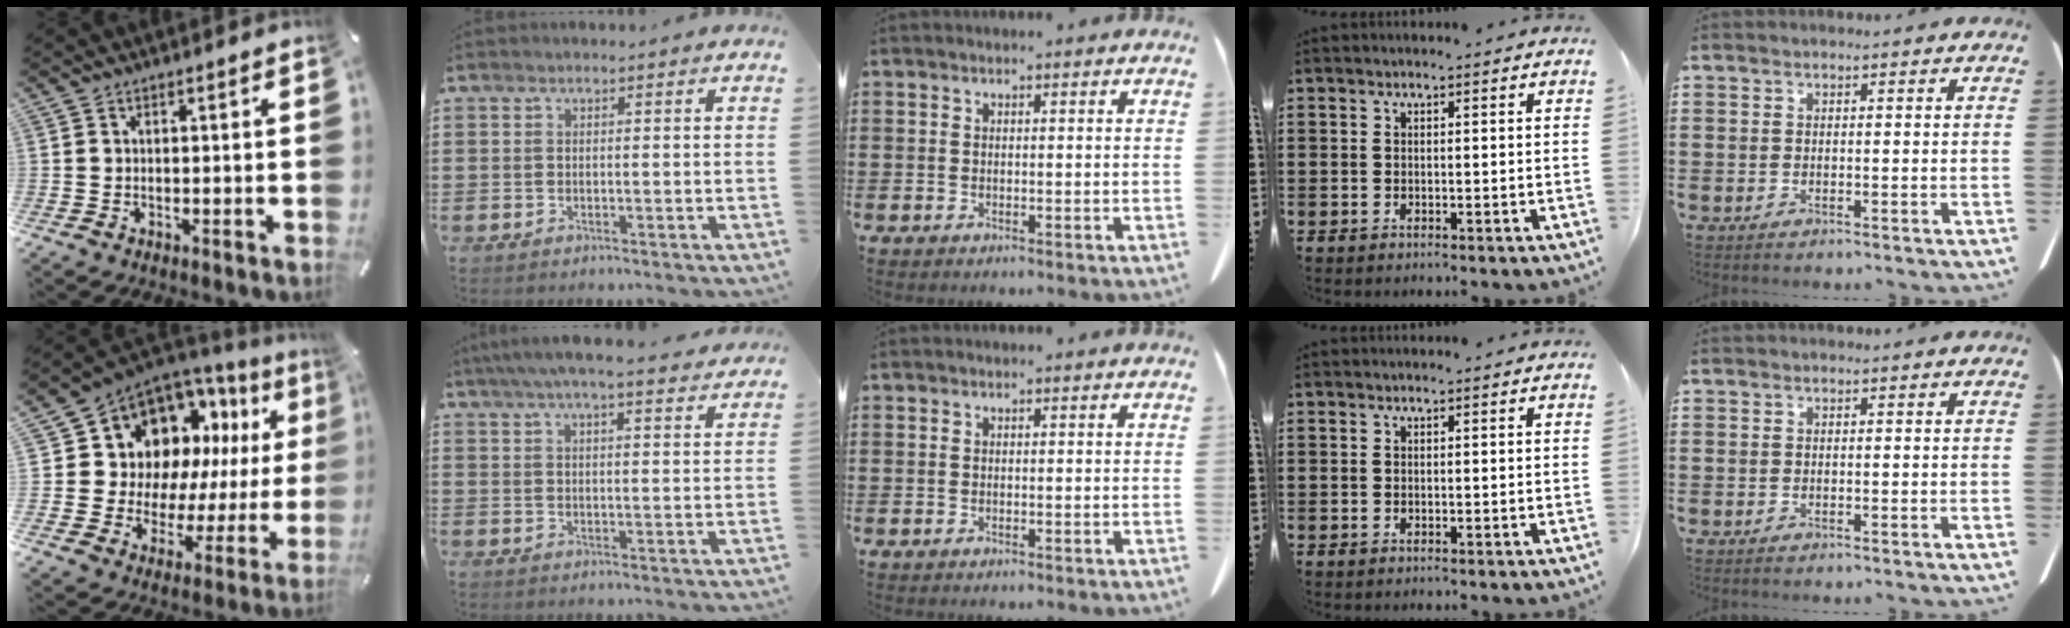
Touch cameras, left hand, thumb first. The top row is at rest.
{"thumb": {"total": 13.2, "force": [7.6, 9.6, 5.0], "torque": [-0.085, -0.088, 0.145]}, "index": {"total": 5.3, "force": [4.5, 0.3, 2.7], "torque": [-0.066, -0.009, 0.080]}}